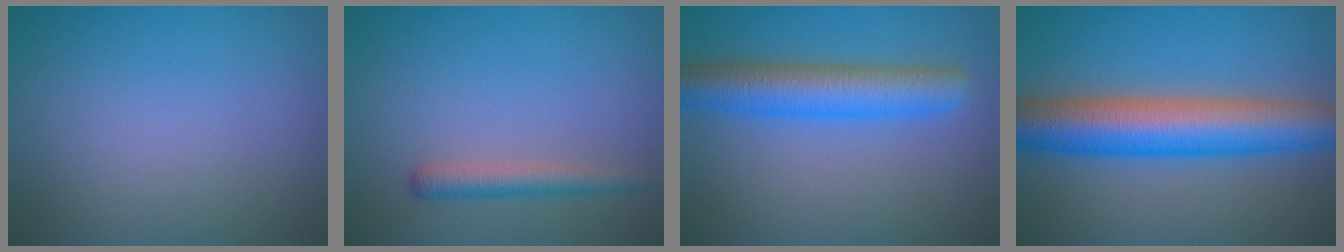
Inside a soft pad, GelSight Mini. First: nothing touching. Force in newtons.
{"total": 2.2, "press": 2.2, "slide": 0.1}
{"total": 5.9, "press": 5.9, "slide": 0.2}
{"total": 9.6, "press": 9.6, "slide": 0.1}